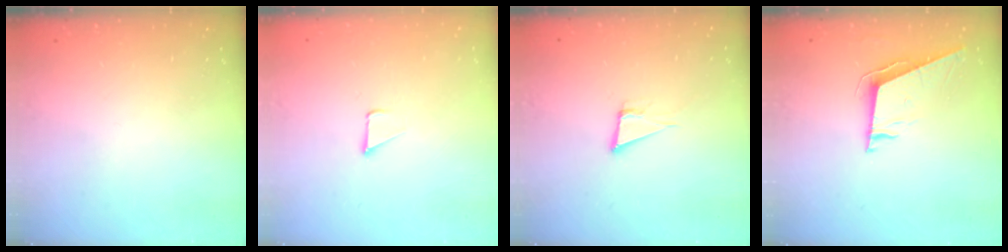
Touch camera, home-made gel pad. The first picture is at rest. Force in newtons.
{"total": 1.5, "press": 1.5, "slide": 0.1}
{"total": 3.8, "press": 1.9, "slide": 3.3}
{"total": 8.4, "press": 7.9, "slide": 2.9}